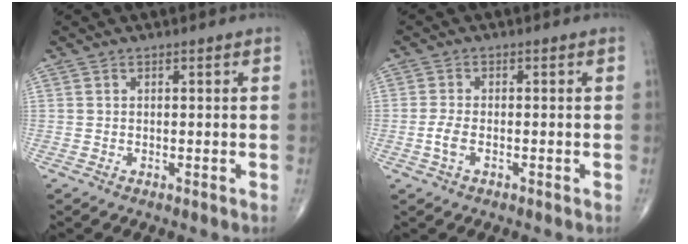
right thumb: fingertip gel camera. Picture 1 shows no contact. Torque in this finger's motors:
{"motor_torque": [-0.55, 0.44, 0.18, 0.21, 0.09]}